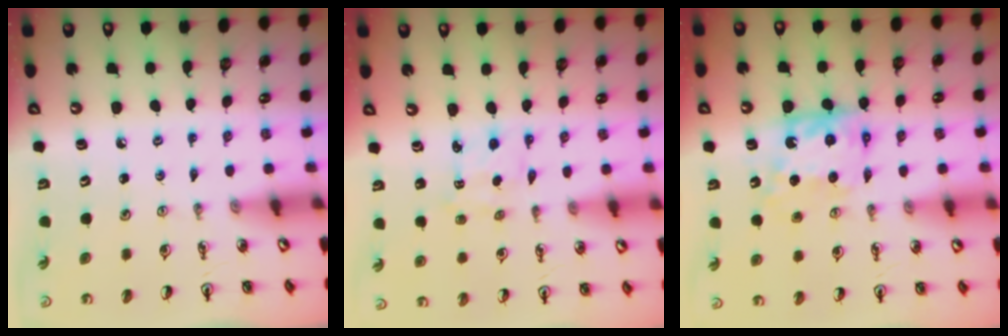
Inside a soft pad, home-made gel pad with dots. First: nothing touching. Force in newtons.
{"total": 2.8, "press": 2.8, "slide": 0.4}
{"total": 10.3, "press": 10.3, "slide": 0.4}